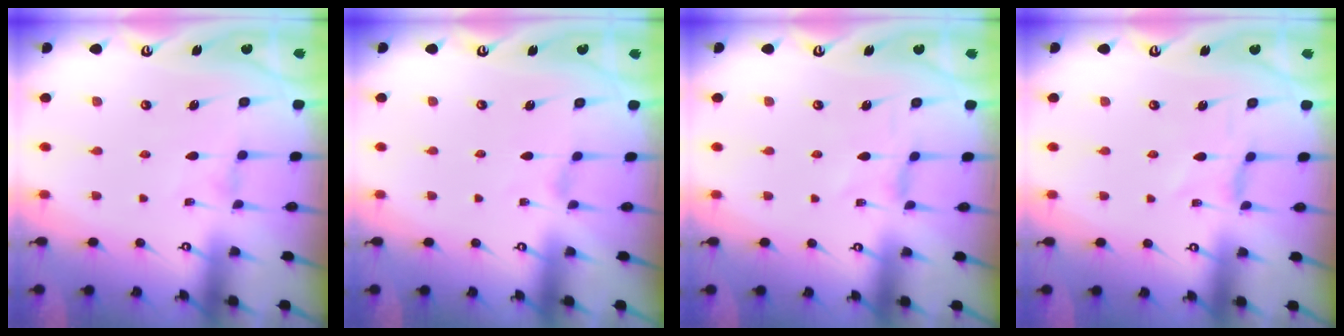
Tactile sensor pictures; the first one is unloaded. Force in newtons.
{"total": 0.0}
{"total": 0.0}
{"total": 0.0}